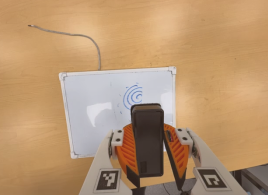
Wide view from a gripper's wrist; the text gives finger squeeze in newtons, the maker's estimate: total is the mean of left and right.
{"total": 8.5, "left": 8.7, "right": 8.3}